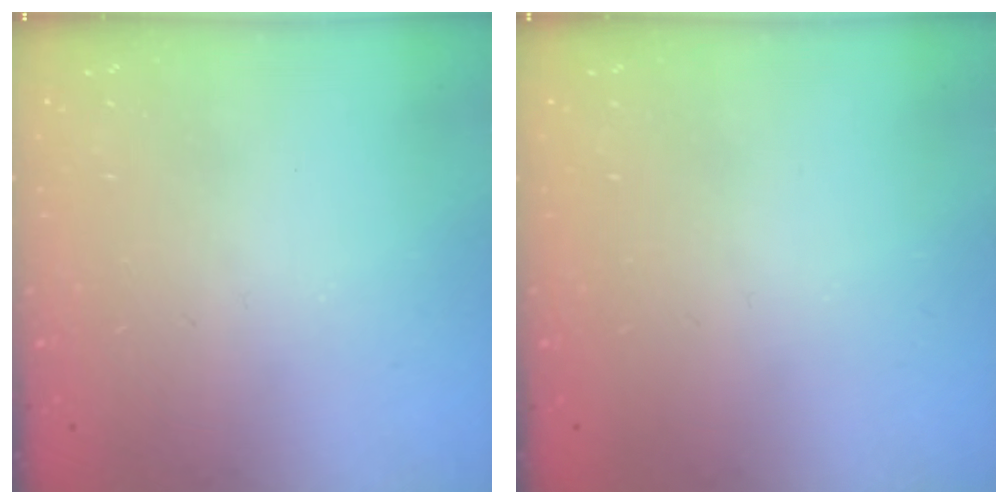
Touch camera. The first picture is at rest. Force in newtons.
{"total": 0.0}